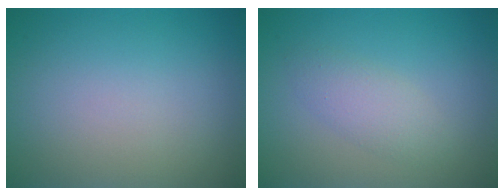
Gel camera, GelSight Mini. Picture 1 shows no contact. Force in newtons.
{"total": 2.2, "press": 2.2, "slide": 0.0}